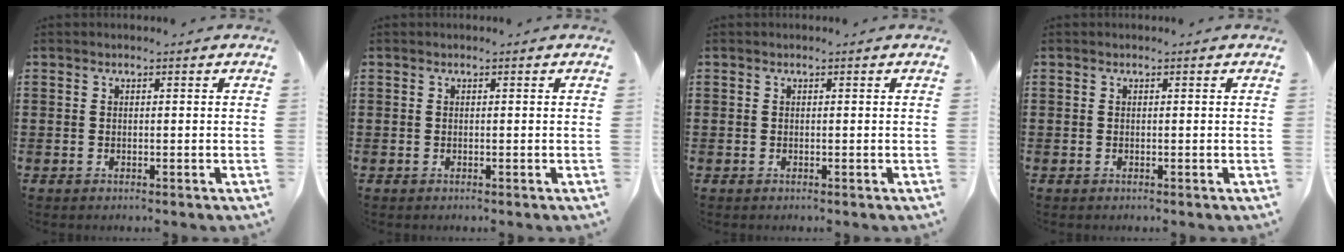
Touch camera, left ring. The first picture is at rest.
{"total": 0.0}
{"total": 0.0}
{"total": 0.0}